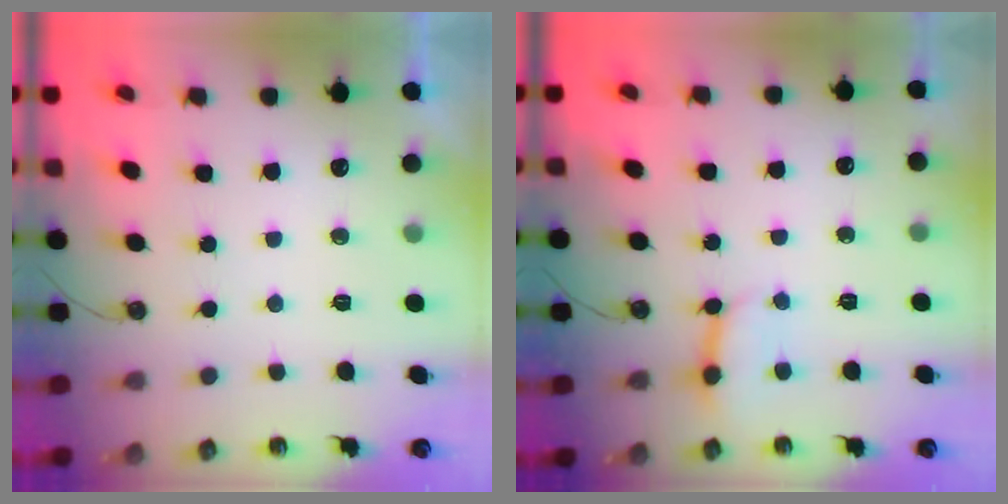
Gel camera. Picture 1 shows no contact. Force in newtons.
{"total": 4.0, "press": 4.0, "slide": 0.3}